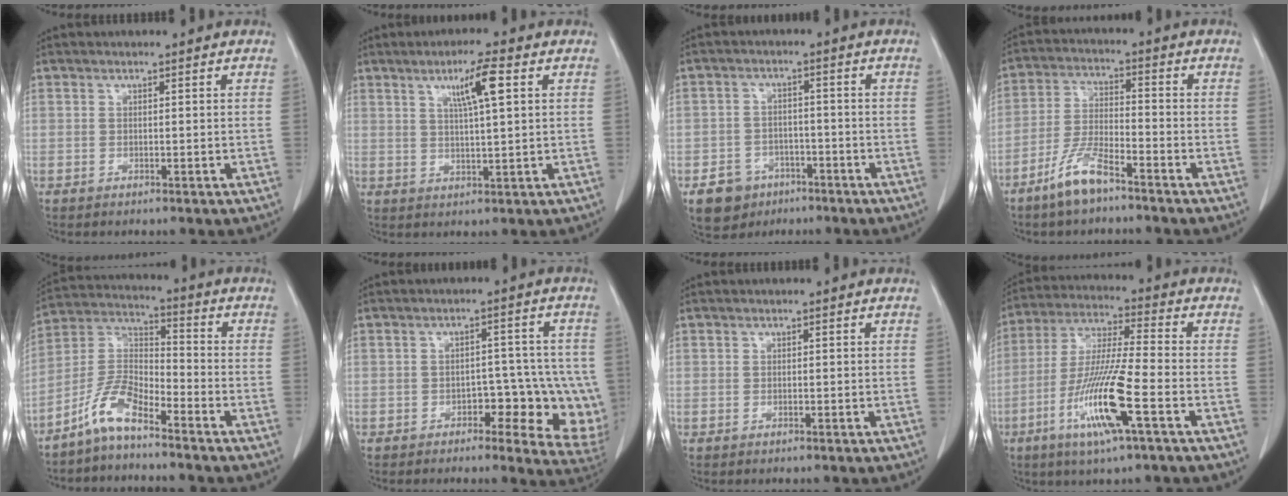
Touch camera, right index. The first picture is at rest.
{"total": 6.2, "force": [2.5, 0.0, 5.7], "torque": [-0.098, 0.002, 0.044]}
{"total": 6.0, "force": [-3.4, 4.8, 1.3], "torque": [-0.028, 0.007, -0.047]}
{"total": 7.4, "force": [-5.3, 1.5, 4.9], "torque": [-0.112, -0.010, -0.106]}
{"total": 7.8, "force": [-5.9, 1.8, 4.9], "torque": [-0.115, 0.008, -0.124]}
{"total": 9.2, "force": [-2.7, 4.3, 7.6], "torque": [-0.074, 0.012, -0.030]}
{"total": 0.0}
{"total": 13.9, "force": [-5.5, 0.2, 12.8], "torque": [-0.261, -0.018, -0.106]}